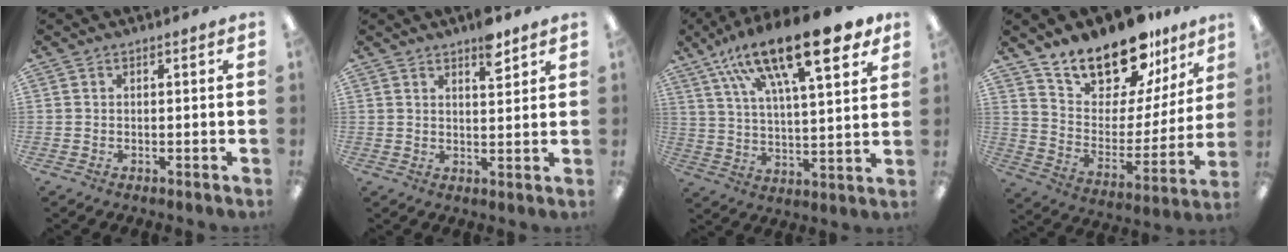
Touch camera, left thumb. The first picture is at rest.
{"total": 5.8, "force": [4.1, 2.0, 3.5], "torque": [-0.038, -0.024, 0.065]}
{"total": 23.0, "force": [14.4, 7.4, 16.2], "torque": [-0.260, -0.070, 0.233]}
{"total": 18.5, "force": [15.5, 7.6, 6.7], "torque": [-0.123, -0.119, 0.276]}